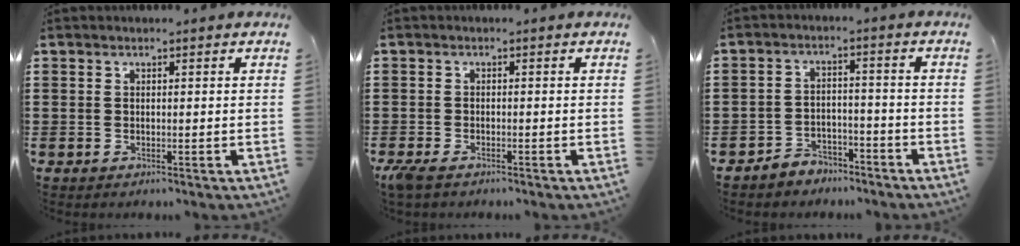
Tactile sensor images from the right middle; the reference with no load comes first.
{"total": 1.8, "force": [-1.5, 0.4, 1.0], "torque": [-0.034, -0.004, -0.034]}
{"total": 3.6, "force": [-3.4, 1.0, 0.0], "torque": [-0.008, 0.004, -0.073]}